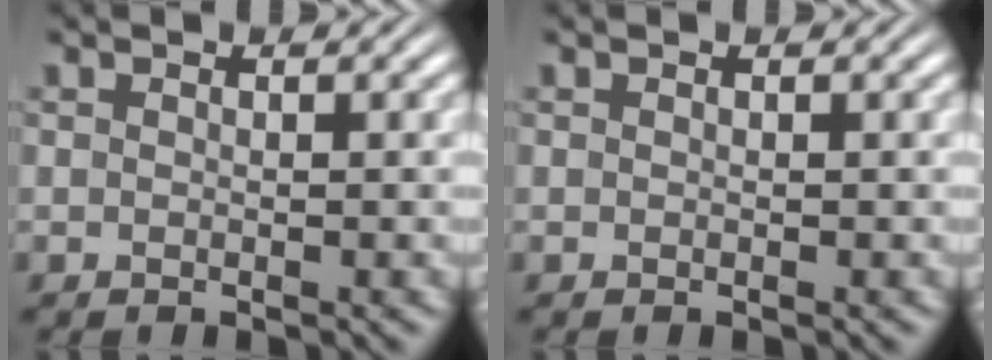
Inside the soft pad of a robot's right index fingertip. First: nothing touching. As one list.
[{"total": 0.0}]